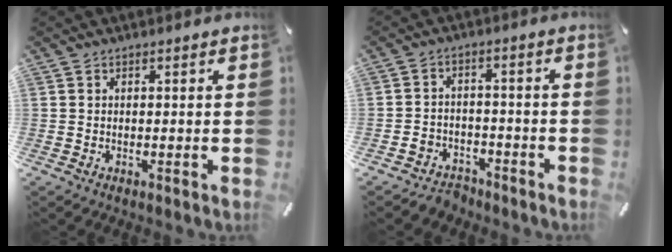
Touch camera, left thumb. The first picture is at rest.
{"total": 4.7, "force": [-3.9, 2.7, 0.6], "torque": [-0.014, 0.021, -0.075]}